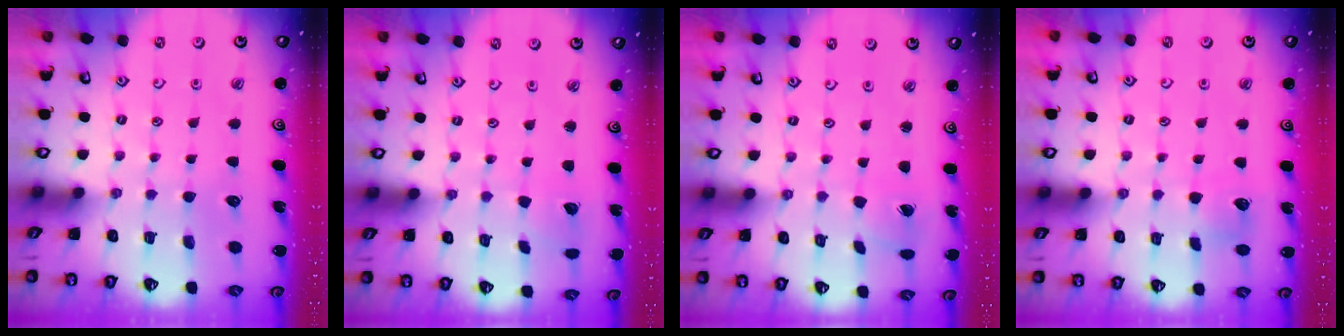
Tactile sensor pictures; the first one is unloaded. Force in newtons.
{"total": 1.2, "press": 1.2, "slide": 0.0}
{"total": 0.8, "press": 0.8, "slide": 0.1}
{"total": 5.4, "press": 5.4, "slide": 0.6}